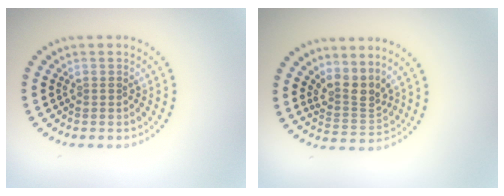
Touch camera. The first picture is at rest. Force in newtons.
{"total": 3.1, "press": 2.2, "slide": 2.2}